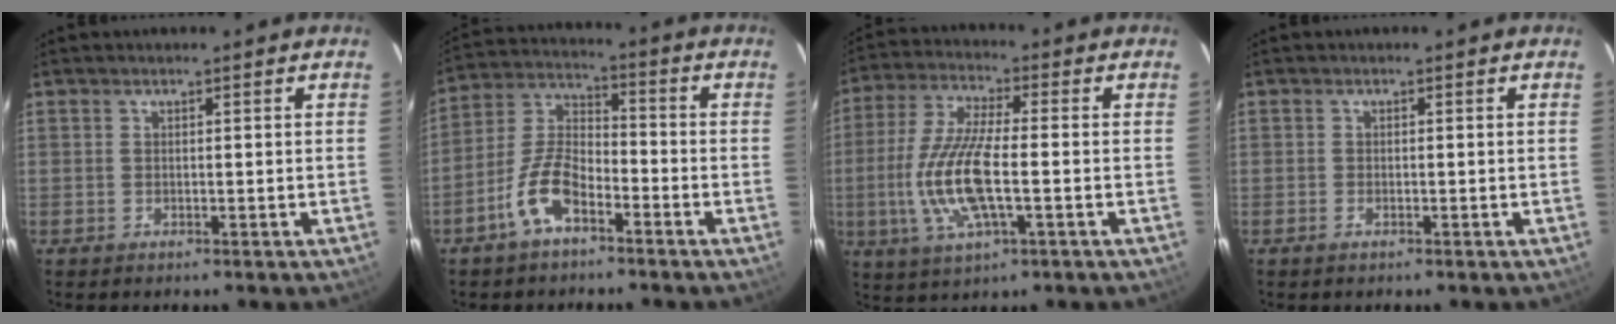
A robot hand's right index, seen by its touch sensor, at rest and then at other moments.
{"total": 9.2, "force": [-5.4, 3.8, 6.4], "torque": [-0.142, 0.016, -0.105]}
{"total": 13.7, "force": [-2.5, 3.8, 12.9], "torque": [-0.273, -0.006, -0.050]}
{"total": 0.9, "force": [-0.6, 0.4, 0.5], "torque": [-0.010, -0.001, -0.012]}